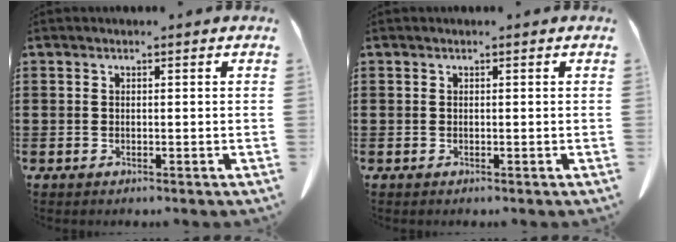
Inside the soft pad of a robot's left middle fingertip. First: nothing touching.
{"total": 0.0}